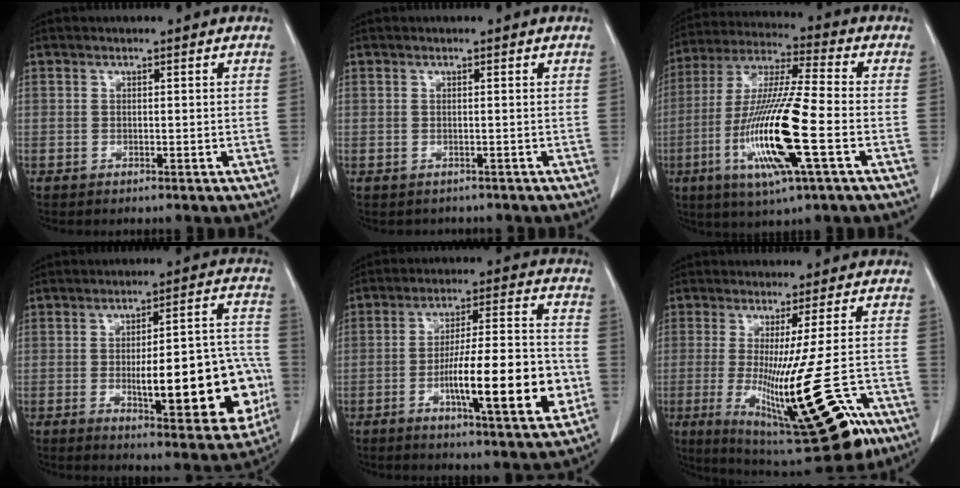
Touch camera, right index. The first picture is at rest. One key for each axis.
{"total": 1.0, "fx": -0.6, "fy": 0.8, "fz": 0.1, "tx": 0.000, "ty": 0.002, "tz": -0.006}
{"total": 17.4, "fx": -4.9, "fy": 0.9, "fz": 16.6, "tx": -0.343, "ty": -0.019, "tz": -0.094}
{"total": 19.0, "fx": -4.1, "fy": 5.1, "fz": 17.8, "tx": -0.192, "ty": 0.025, "tz": -0.039}
{"total": 16.6, "fx": -4.7, "fy": 2.3, "fz": 15.8, "tx": -0.254, "ty": 0.001, "tz": -0.072}
{"total": 21.4, "fx": -8.9, "fy": 2.9, "fz": 19.3, "tx": -0.272, "ty": -0.054, "tz": -0.125}